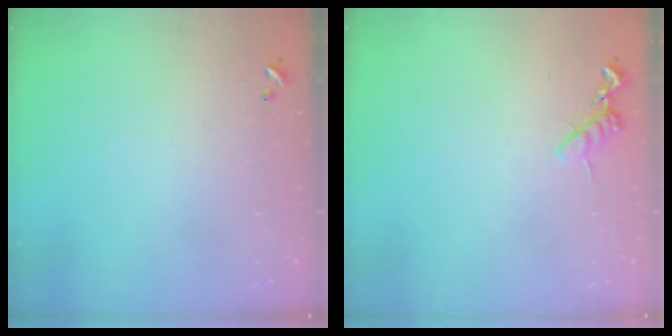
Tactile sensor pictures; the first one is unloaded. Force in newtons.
{"total": 9.1, "press": 9.1, "slide": 0.6}